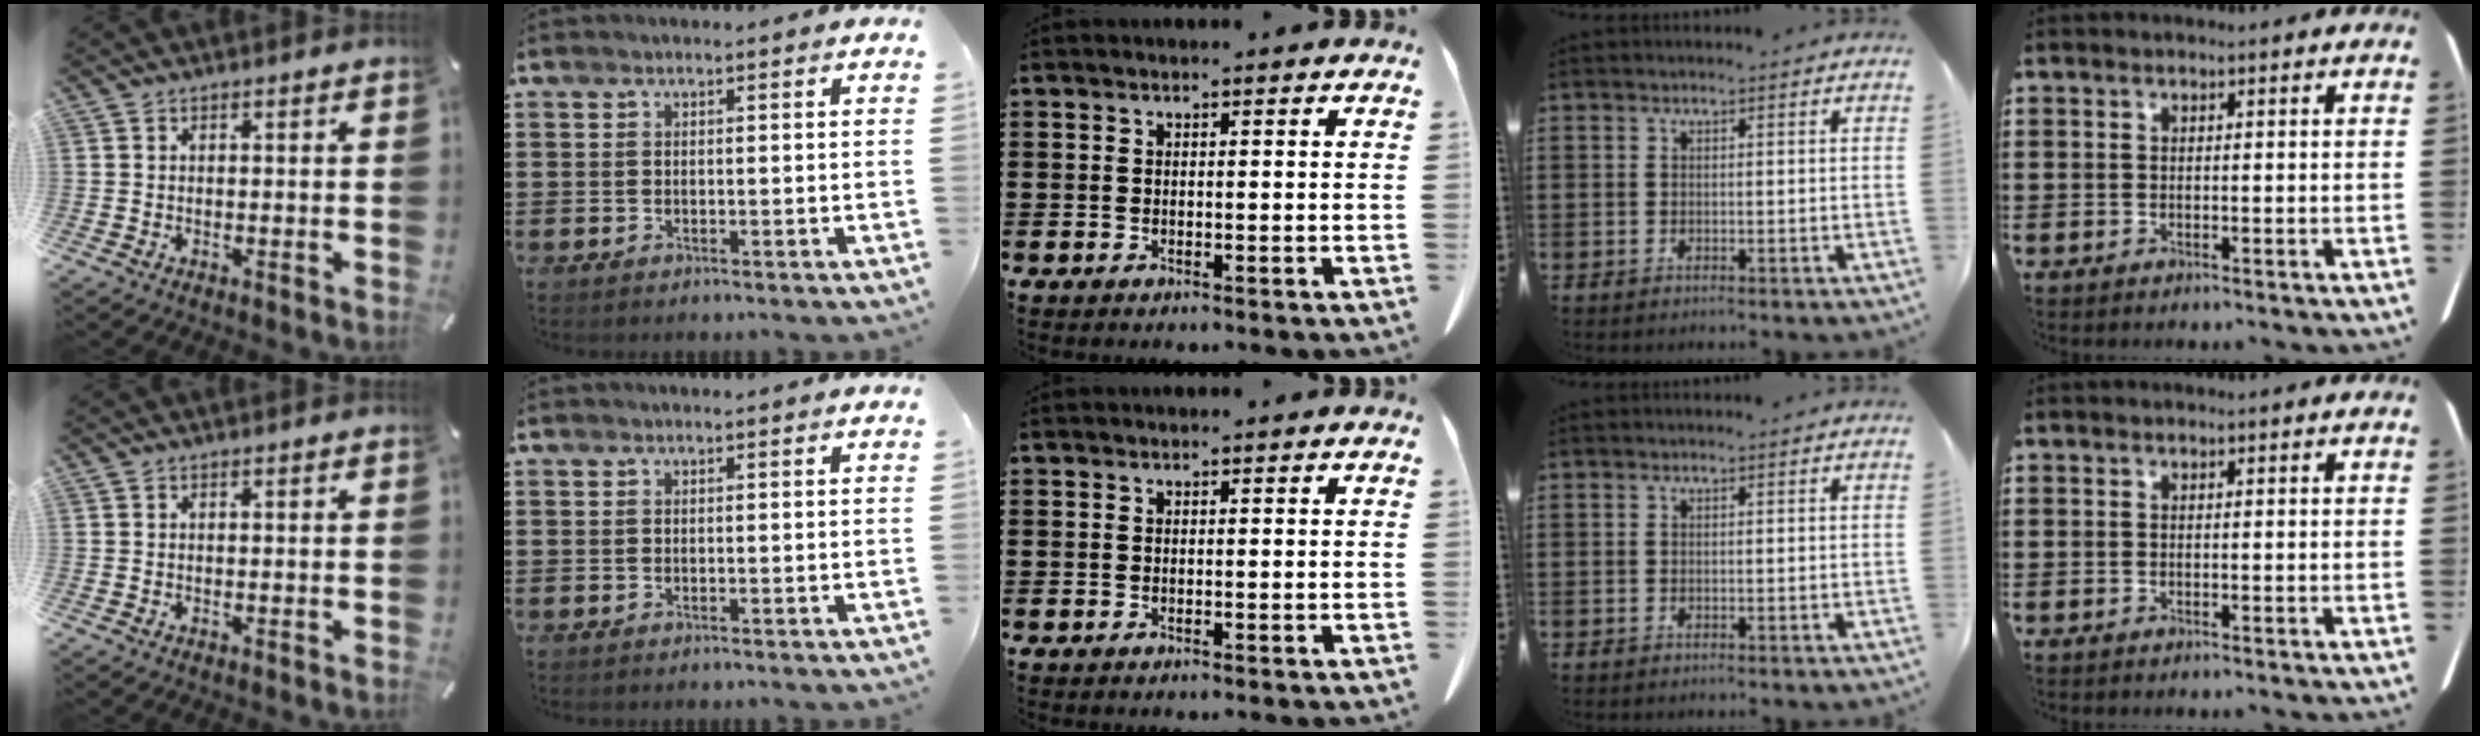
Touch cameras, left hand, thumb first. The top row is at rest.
{}